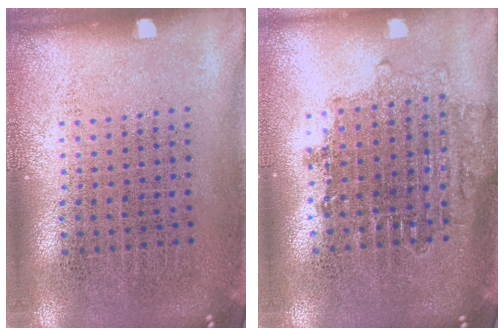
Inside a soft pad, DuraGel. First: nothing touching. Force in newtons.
{"total": 1.6, "press": 1.3, "slide": 0.9}